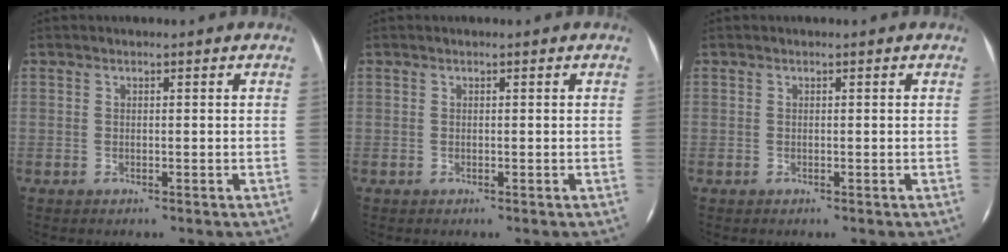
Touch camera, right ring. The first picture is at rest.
{"total": 0.0}
{"total": 0.0}